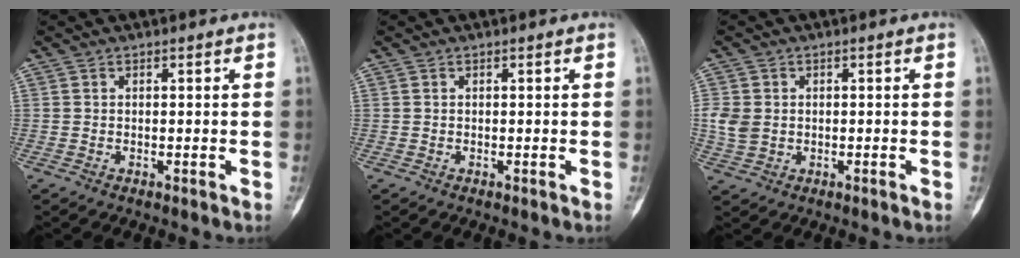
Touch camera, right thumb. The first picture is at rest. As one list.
[{"total": 0.0}, {"total": 4.3, "force": [0.0, 3.5, 2.6], "torque": [-0.051, 0.002, 0.001]}]